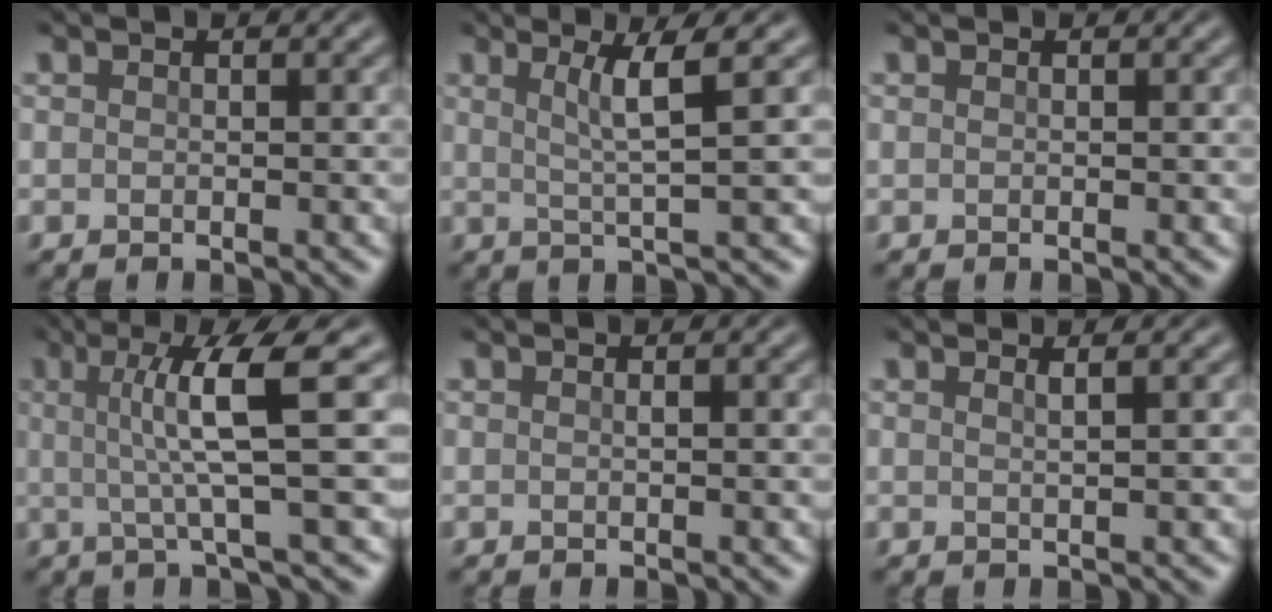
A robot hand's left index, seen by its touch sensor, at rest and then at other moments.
{"total": 3.7, "force": [1.3, 0.4, 3.5], "torque": [-0.057, 0.000, 0.025]}
{"total": 0.0}
{"total": 6.6, "force": [1.0, 0.9, 6.5], "torque": [-0.109, 0.005, 0.017]}
{"total": 0.6, "force": [0.1, 0.1, 0.6], "torque": [-0.006, 0.003, 0.000]}
{"total": 1.4, "force": [0.7, 0.6, 1.1], "torque": [-0.008, 0.004, 0.000]}